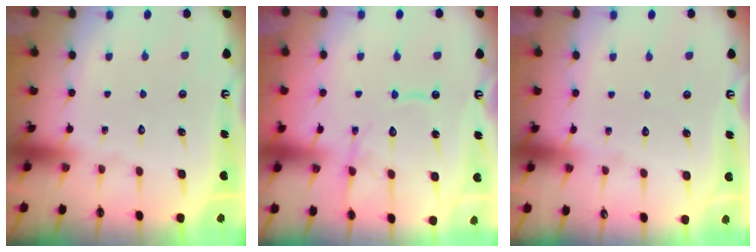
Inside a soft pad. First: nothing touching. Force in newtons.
{"total": 12.8, "press": 12.7, "slide": 1.3}
{"total": 2.0, "press": 2.0, "slide": 0.2}